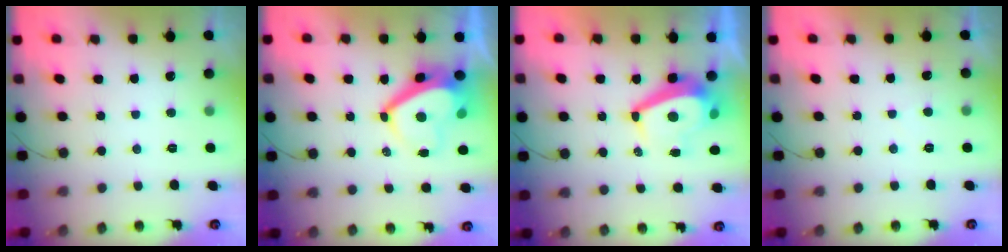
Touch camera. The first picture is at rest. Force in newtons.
{"total": 6.9, "press": 6.8, "slide": 1.0}
{"total": 8.9, "press": 8.9, "slide": 1.0}
{"total": 0.0}